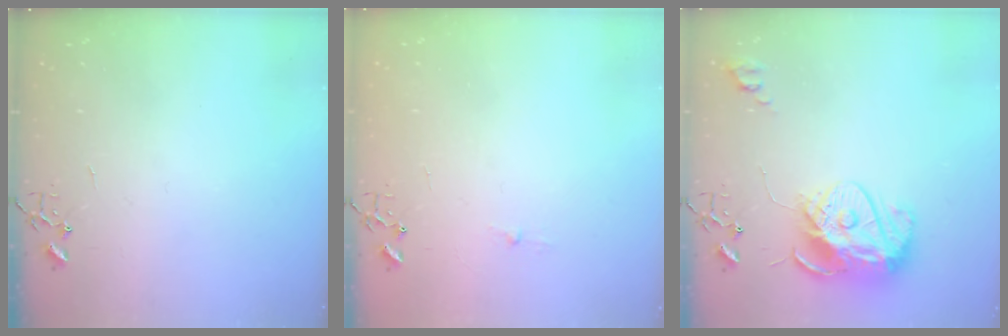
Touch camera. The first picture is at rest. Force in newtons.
{"total": 2.6, "press": 2.5, "slide": 0.4}
{"total": 13.9, "press": 13.8, "slide": 1.3}